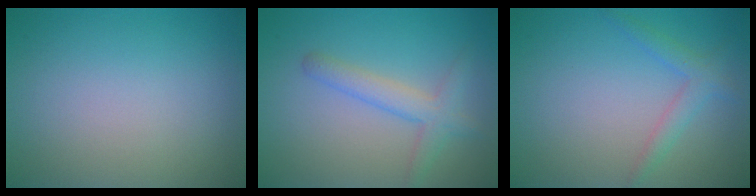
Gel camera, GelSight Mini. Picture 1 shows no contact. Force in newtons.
{"total": 2.9, "press": 2.8, "slide": 0.2}
{"total": 2.0, "press": 2.0, "slide": 0.1}